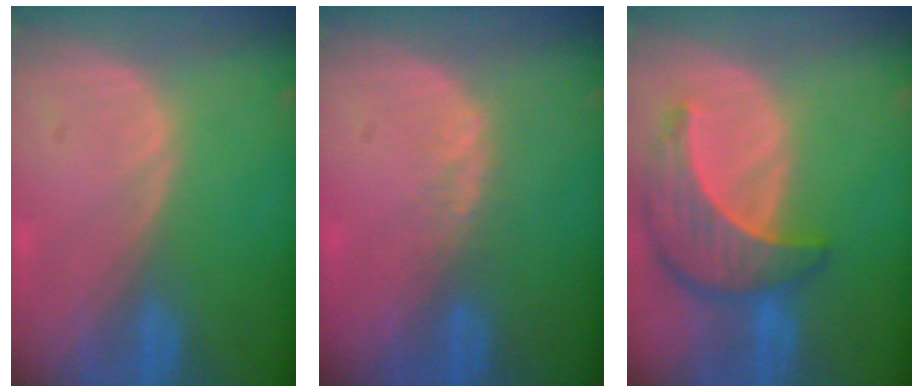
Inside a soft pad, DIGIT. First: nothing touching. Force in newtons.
{"total": 1.7, "press": 1.4, "slide": 0.9}
{"total": 8.7, "press": 7.9, "slide": 3.7}